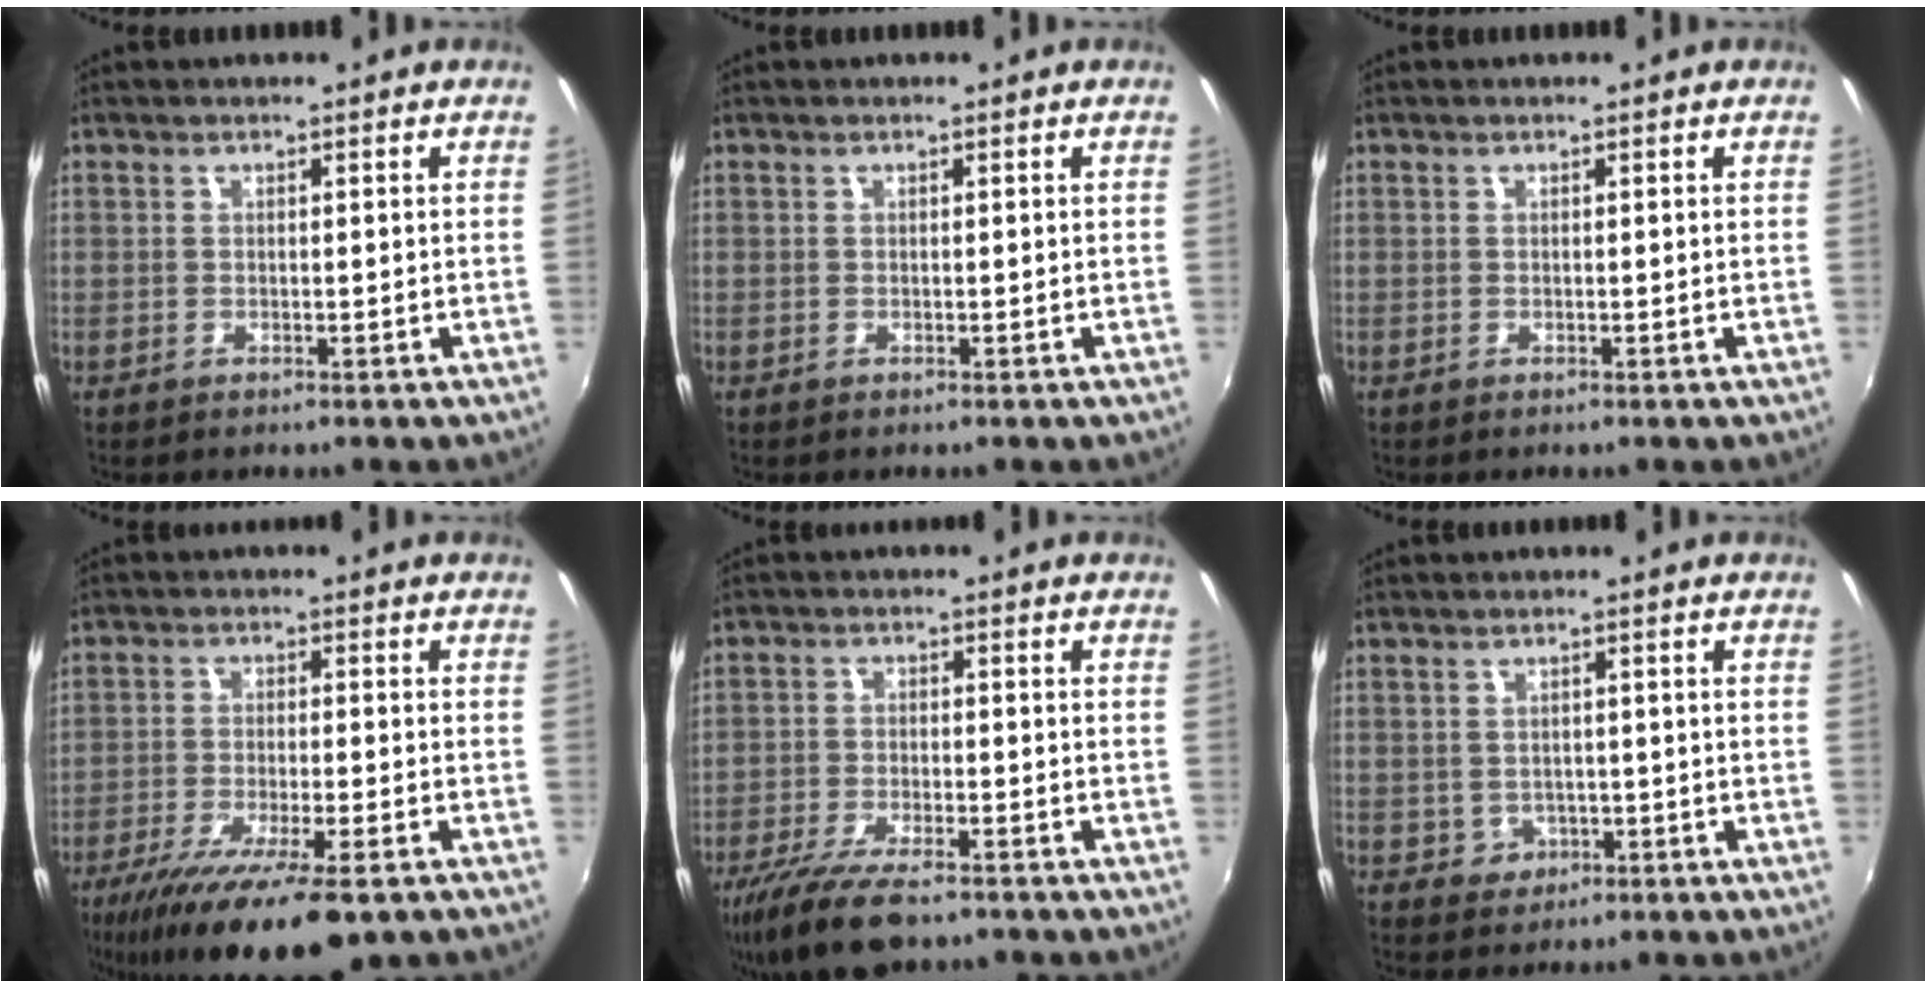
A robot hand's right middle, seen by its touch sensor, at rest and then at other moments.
{"total": 0.0}
{"total": 0.0}
{"total": 15.7, "force": [-10.5, 3.0, 11.4], "torque": [-0.220, -0.056, -0.175]}
{"total": 12.0, "force": [-9.0, 3.5, 7.1], "torque": [-0.164, -0.036, -0.164]}
{"total": 3.2, "force": [-0.9, 3.0, 0.7], "torque": [-0.021, 0.002, -0.006]}